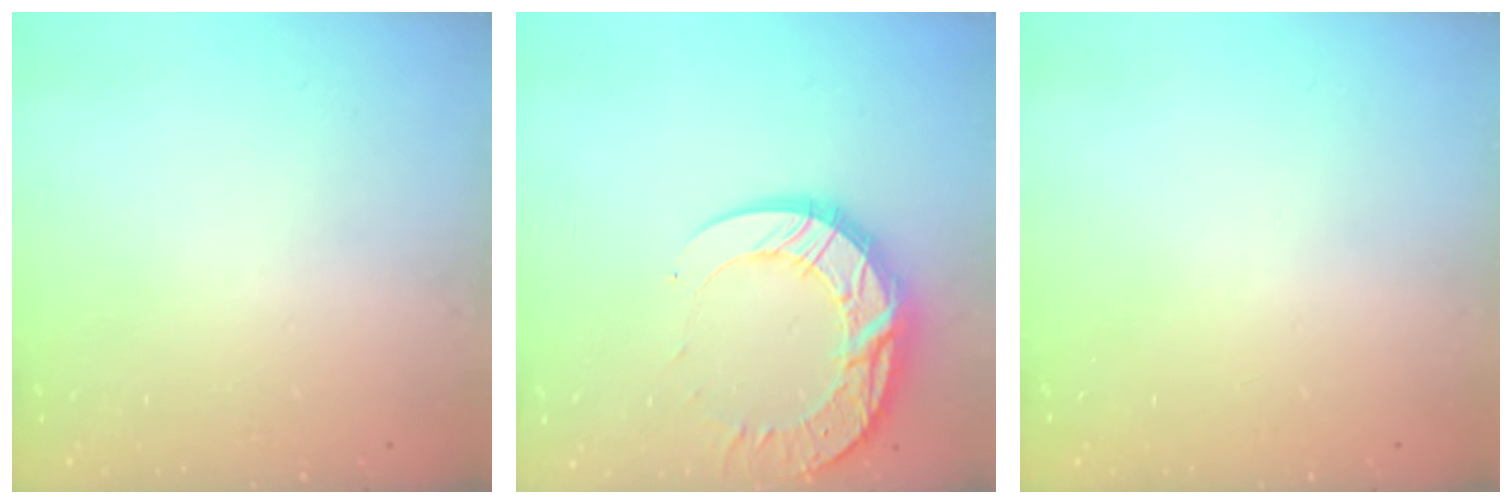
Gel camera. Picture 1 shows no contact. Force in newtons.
{"total": 17.3, "press": 17.2, "slide": 1.5}
{"total": 0.0}